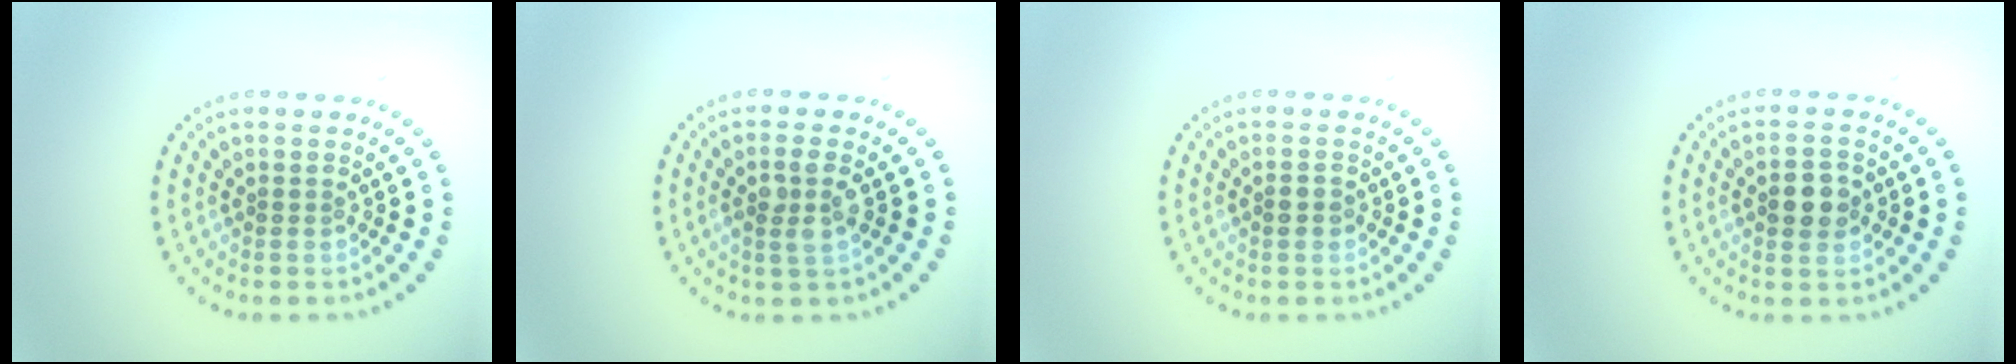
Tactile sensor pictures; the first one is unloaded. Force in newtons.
{"total": 2.3, "press": 2.1, "slide": 1.0}
{"total": 1.2, "press": 1.2, "slide": 0.2}
{"total": 3.3, "press": 3.3, "slide": 0.1}